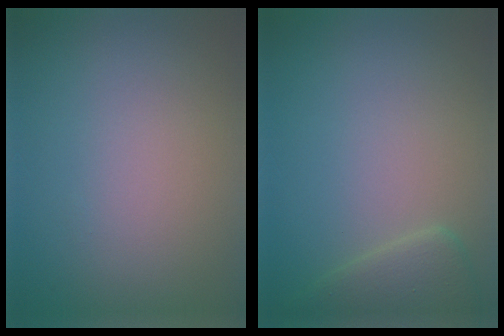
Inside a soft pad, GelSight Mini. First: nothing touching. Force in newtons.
{"total": 2.5, "press": 2.5, "slide": 0.3}